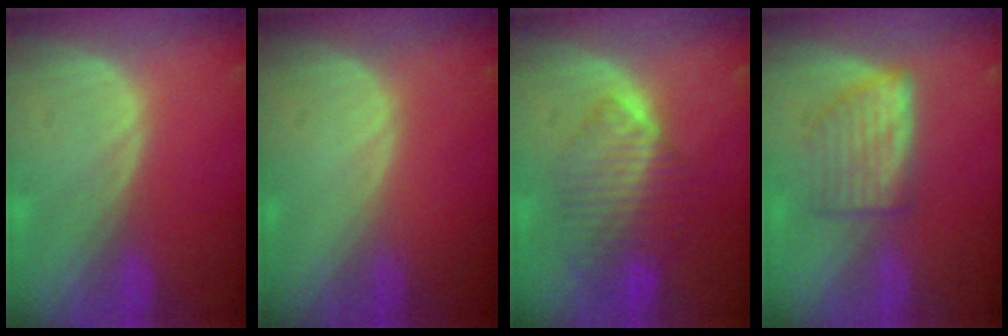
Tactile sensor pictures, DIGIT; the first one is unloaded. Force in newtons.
{"total": 0.0}
{"total": 7.5, "press": 7.3, "slide": 1.6}
{"total": 5.8, "press": 5.4, "slide": 2.1}